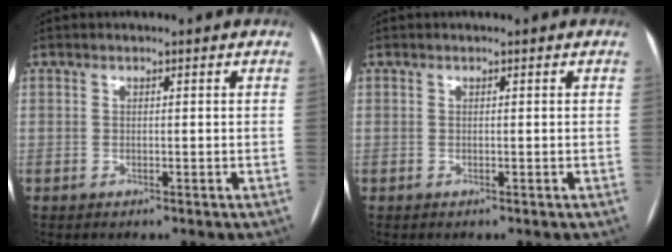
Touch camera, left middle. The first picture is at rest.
{"total": 0.0}